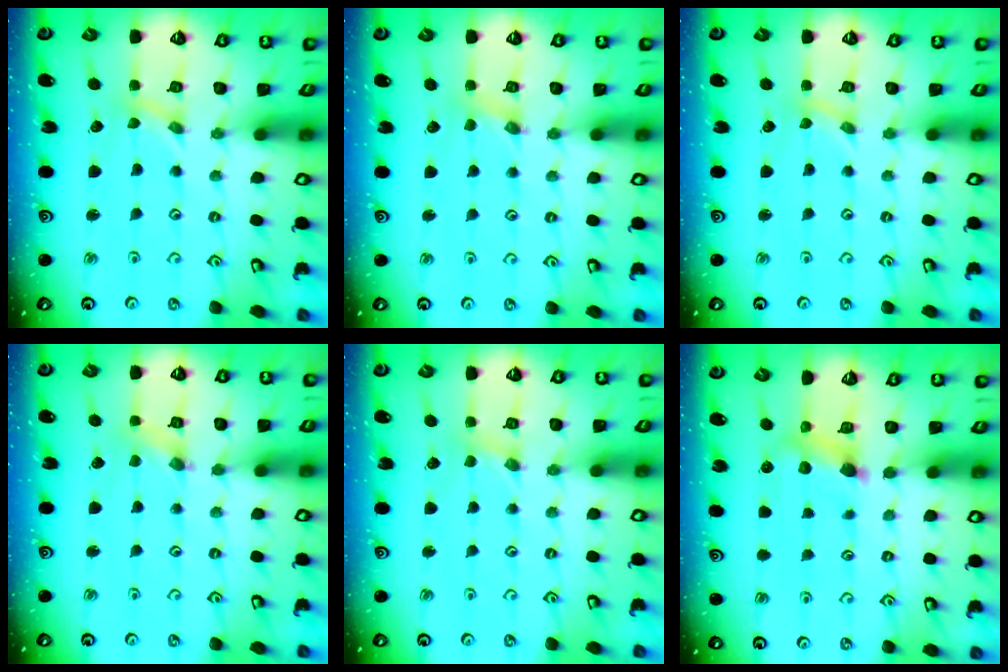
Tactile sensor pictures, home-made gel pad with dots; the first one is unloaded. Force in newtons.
{"total": 1.8, "press": 1.8, "slide": 0.3}
{"total": 0.0}
{"total": 0.0}
{"total": 1.1, "press": 1.1, "slide": 0.4}
{"total": 5.9, "press": 5.9, "slide": 0.2}